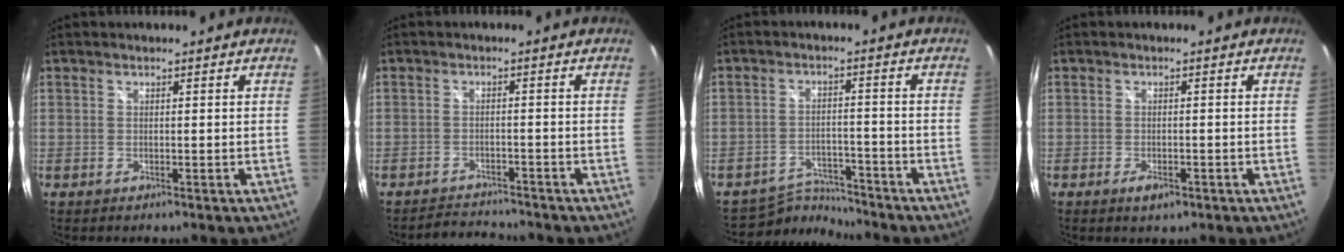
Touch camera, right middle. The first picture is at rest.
{"total": 4.5, "force": [-4.4, 0.6, 0.1], "torque": [-0.019, 0.000, -0.073]}
{"total": 6.2, "force": [-6.1, 0.8, -0.5], "torque": [-0.007, 0.010, -0.105]}
{"total": 2.3, "force": [-1.2, 1.1, 1.6], "torque": [-0.031, -0.005, -0.022]}